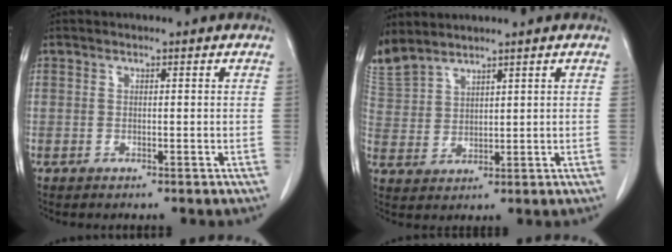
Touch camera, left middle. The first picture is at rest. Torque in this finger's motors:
{"motor_torque": [1.07, -1.07, 0.99, 0.21]}